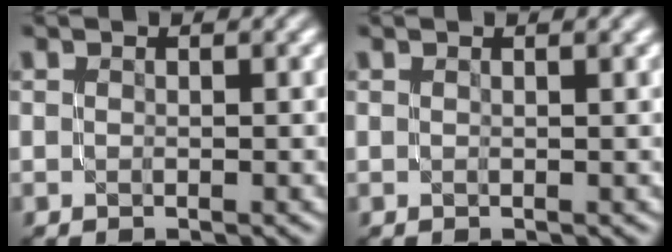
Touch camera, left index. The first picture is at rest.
{"total": 1.1, "force": [0.6, 0.4, 0.8], "torque": [-0.004, 0.001, 0.001]}